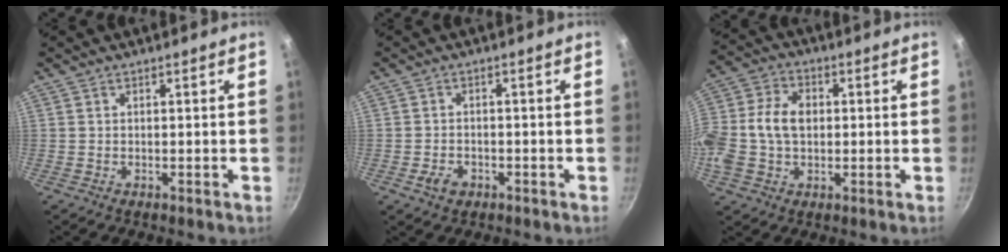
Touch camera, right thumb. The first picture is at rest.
{"total": 3.3, "force": [-1.6, 2.4, 1.7], "torque": [-0.029, 0.013, -0.024]}
{"total": 13.1, "force": [0.1, 9.4, 9.1], "torque": [-0.176, 0.027, -0.010]}